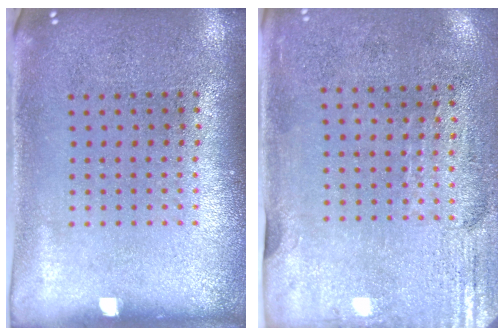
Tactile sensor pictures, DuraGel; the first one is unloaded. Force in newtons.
{"total": 2.9, "press": 2.4, "slide": 1.6}